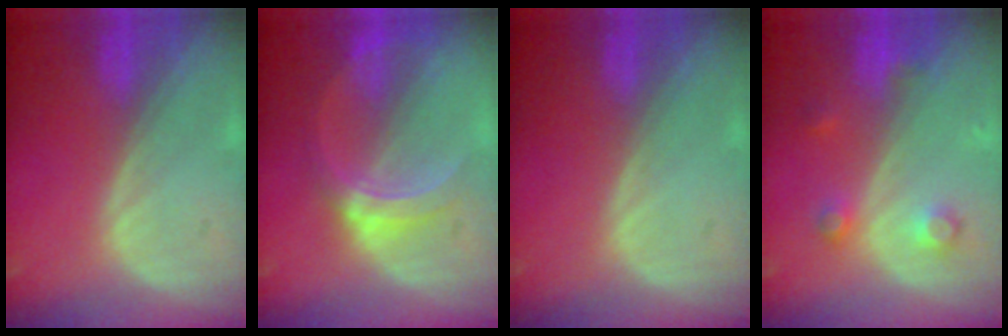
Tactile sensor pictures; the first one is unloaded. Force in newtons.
{"total": 5.6, "press": 5.6, "slide": 0.4}
{"total": 0.0}
{"total": 3.7, "press": 3.4, "slide": 1.4}